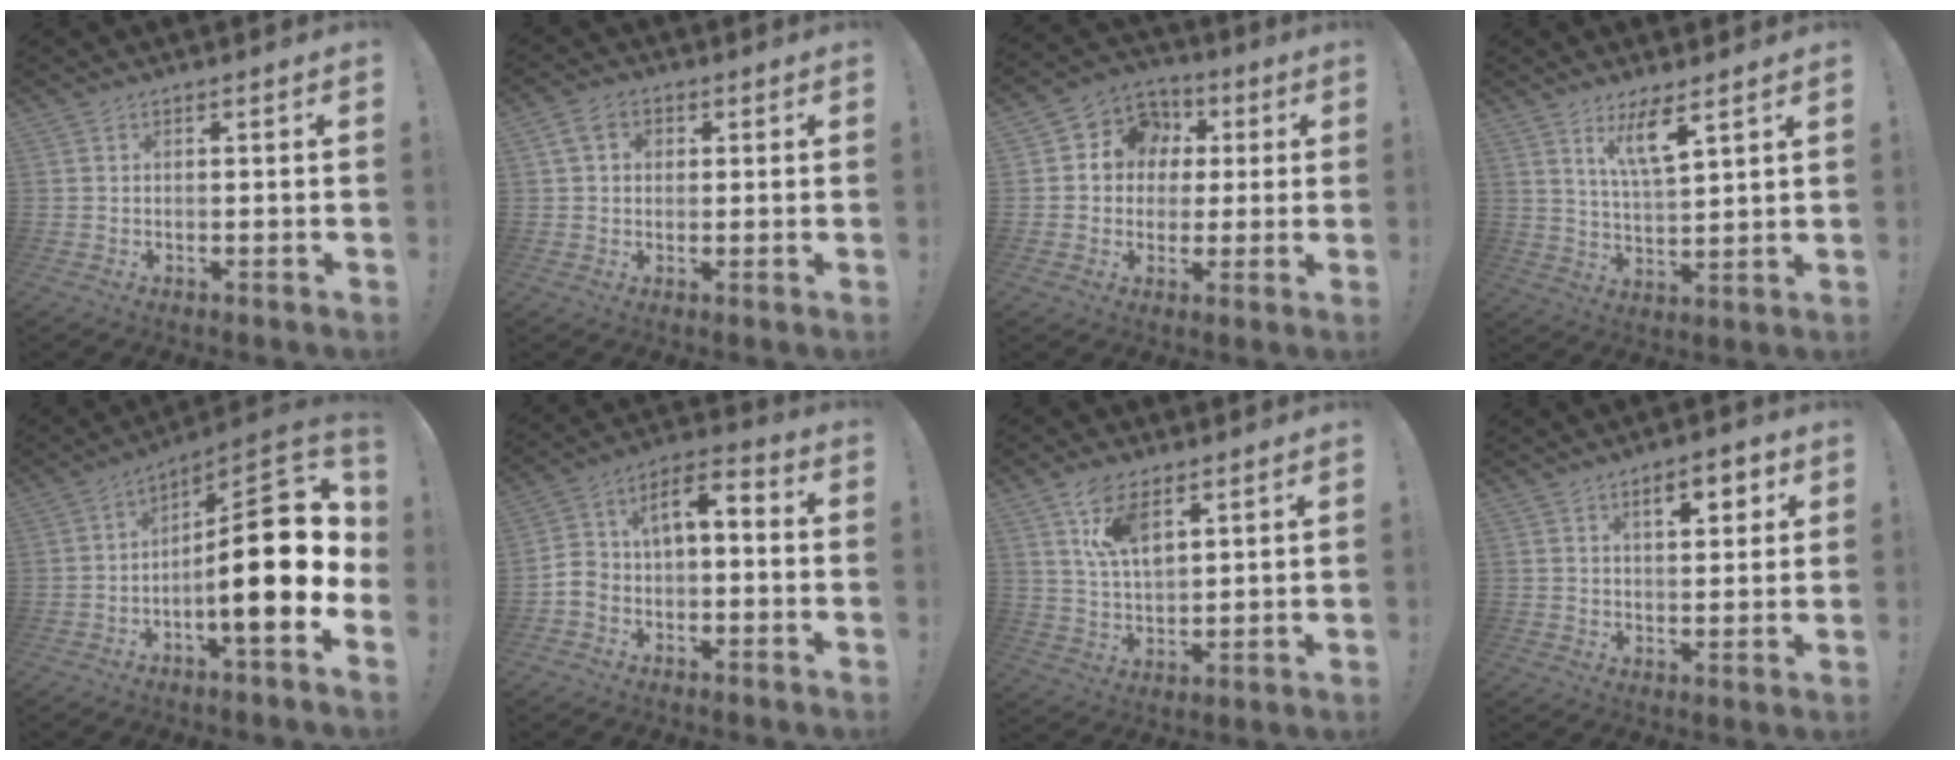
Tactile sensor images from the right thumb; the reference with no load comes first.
{"total": 6.4, "force": [2.2, 4.8, 3.6], "torque": [-0.064, 0.006, 0.045]}
{"total": 9.6, "force": [1.2, 9.0, 3.3], "torque": [-0.045, 0.001, 0.030]}
{"total": 9.7, "force": [6.3, 2.0, 7.1], "torque": [-0.122, -0.029, 0.107]}
{"total": 20.8, "force": [-1.7, 6.1, 19.8], "torque": [-0.296, 0.014, -0.022]}
{"total": 7.0, "force": [-3.0, 4.6, 4.3], "torque": [-0.079, 0.021, -0.054]}
{"total": 10.8, "force": [6.4, 5.5, 6.8], "torque": [-0.119, -0.021, 0.119]}
{"total": 7.4, "force": [3.5, 3.0, 5.8], "torque": [-0.073, -0.009, 0.053]}